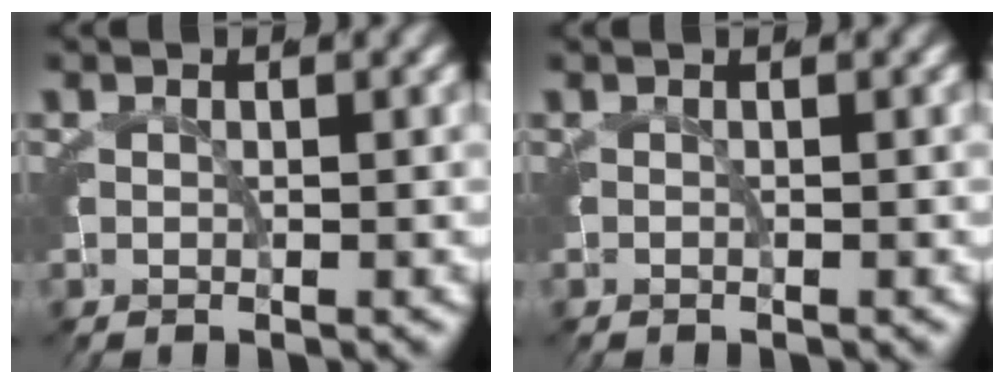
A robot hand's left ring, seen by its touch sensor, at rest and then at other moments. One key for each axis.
{"total": 0.0}